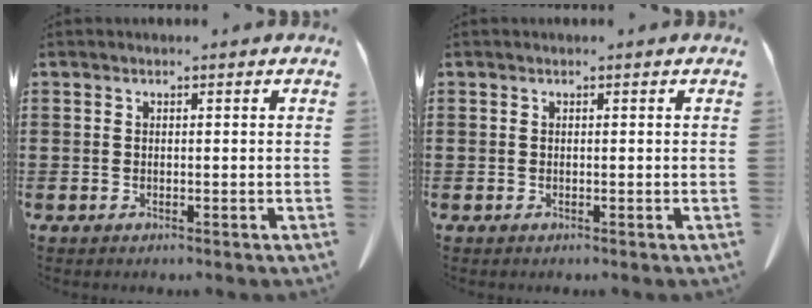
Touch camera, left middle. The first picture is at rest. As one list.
[{"total": 0.0}]